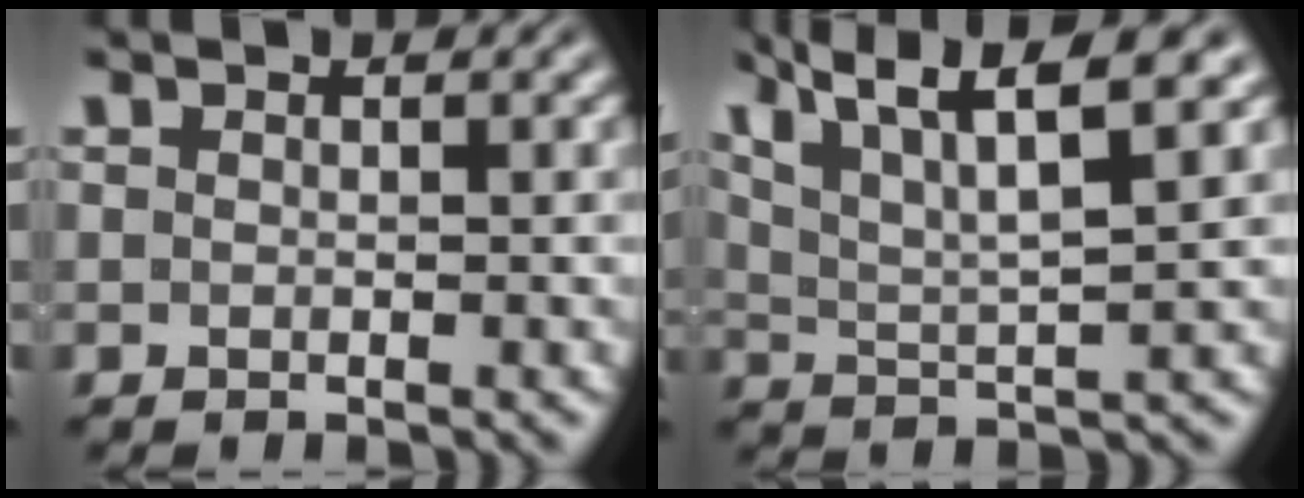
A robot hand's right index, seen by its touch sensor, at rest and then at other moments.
{"total": 7.2, "force": [3.8, 3.1, 5.3], "torque": [-0.092, -0.001, 0.065]}